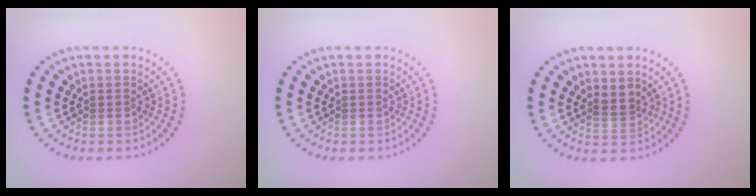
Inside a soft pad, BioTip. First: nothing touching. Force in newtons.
{"total": 0.0}
{"total": 1.4, "press": 0.9, "slide": 1.1}